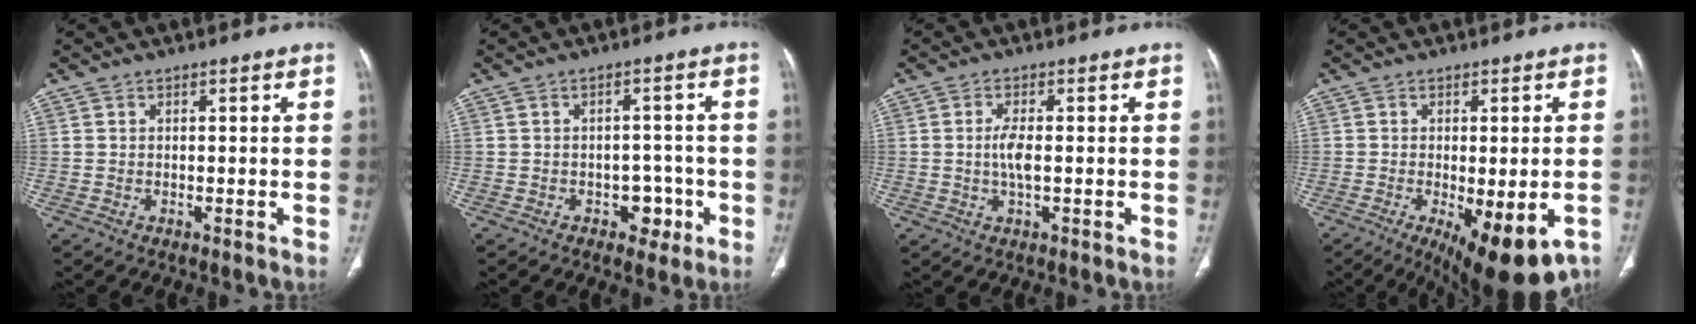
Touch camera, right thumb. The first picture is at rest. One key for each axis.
{"total": 4.6, "fx": -1.9, "fy": 3.4, "fz": 2.5, "tx": -0.005, "ty": 0.017, "tz": -0.022}
{"total": 3.4, "fx": -0.1, "fy": 1.0, "fz": 3.3, "tx": -0.074, "ty": -0.004, "tz": -0.006}
{"total": 13.9, "fx": -6.7, "fy": 5.2, "fz": 11.1, "tx": -0.135, "ty": -0.006, "tz": -0.086}